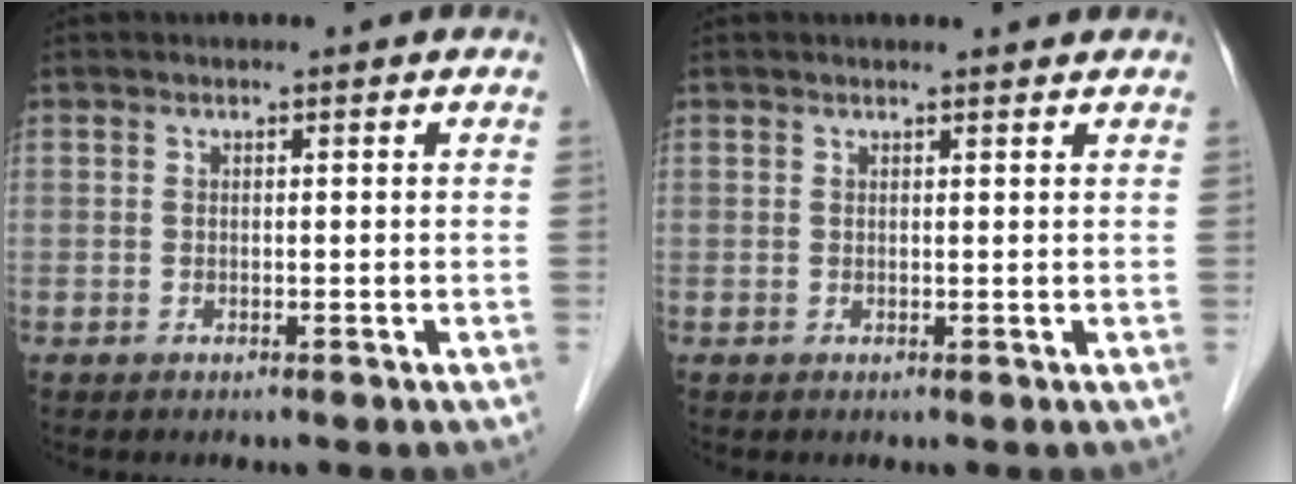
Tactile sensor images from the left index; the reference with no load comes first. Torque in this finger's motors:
{"motor_torque": [0.11, -0.03, 0.02, -0.01]}